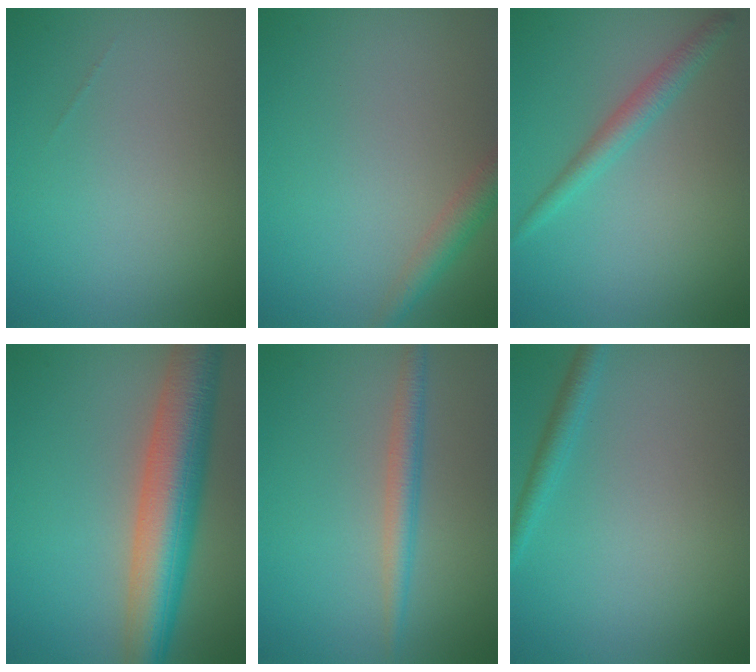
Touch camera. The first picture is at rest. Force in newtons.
{"total": 2.4, "press": 2.4, "slide": 0.1}
{"total": 2.2, "press": 2.2, "slide": 0.1}
{"total": 9.3, "press": 9.3, "slide": 0.4}
{"total": 2.3, "press": 2.3, "slide": 0.1}
{"total": 2.3, "press": 2.3, "slide": 0.0}